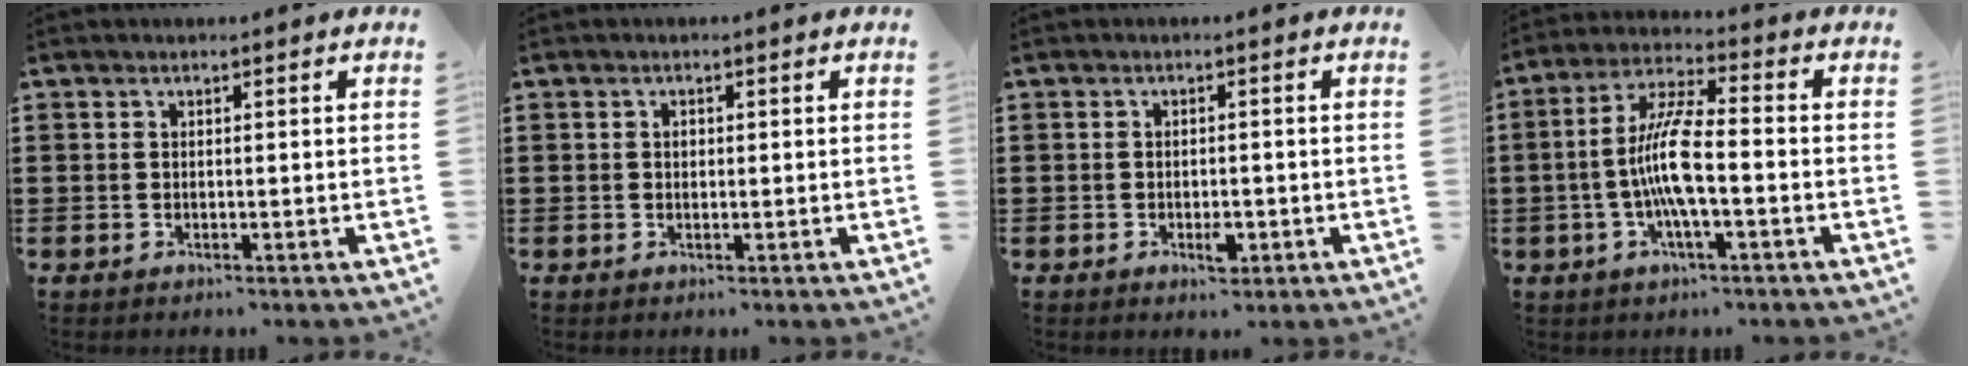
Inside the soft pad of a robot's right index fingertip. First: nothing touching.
{"total": 0.6, "force": [0.0, 0.5, 0.4], "torque": [-0.009, 0.001, 0.001]}
{"total": 2.4, "force": [-1.0, 1.3, 1.8], "torque": [-0.032, 0.002, -0.016]}
{"total": 9.0, "force": [-1.6, 1.8, 8.7], "torque": [-0.183, -0.009, -0.037]}